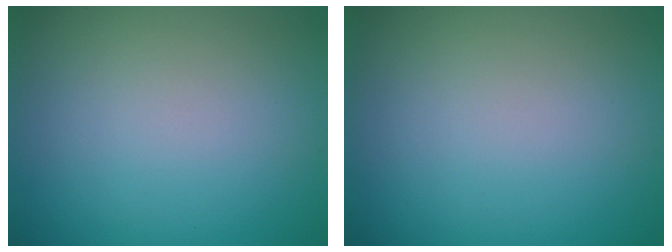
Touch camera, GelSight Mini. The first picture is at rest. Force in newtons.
{"total": 0.0}